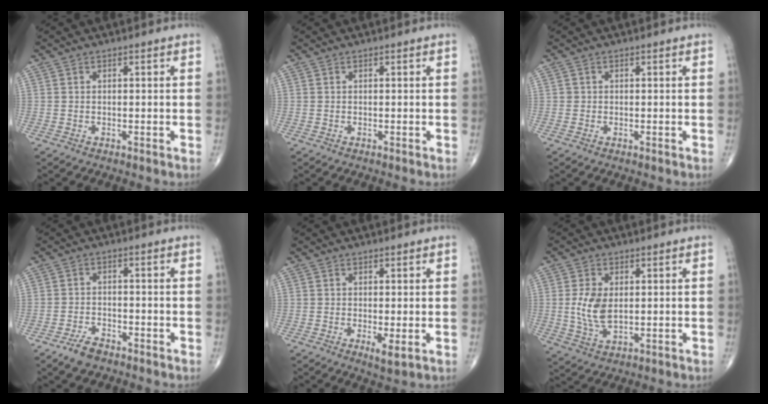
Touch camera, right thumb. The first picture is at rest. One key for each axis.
{"total": 0.0}
{"total": 0.5, "fx": 0.0, "fy": 0.5, "fz": 0.0, "tx": 0.003, "ty": 0.003, "tz": 0.000}
{"total": 3.7, "fx": -2.8, "fy": 1.7, "fz": 1.8, "tx": -0.036, "ty": 0.011, "tz": -0.050}
{"total": 2.6, "fx": -0.4, "fy": 0.6, "fz": 2.5, "tx": -0.045, "ty": -0.011, "tz": -0.007}
{"total": 7.1, "fx": 0.6, "fy": 4.1, "fz": 5.8, "tx": -0.118, "ty": -0.007, "tz": 0.017}